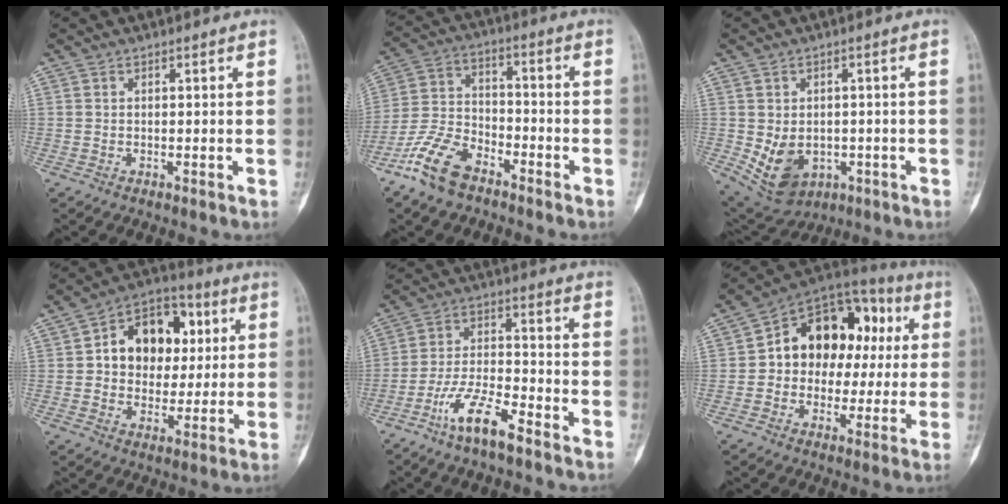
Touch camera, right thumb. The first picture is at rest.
{"total": 11.6, "force": [-7.9, 5.8, 6.2], "torque": [-0.133, 0.042, -0.161]}
{"total": 9.8, "force": [-2.4, 7.4, 6.0], "torque": [-0.084, 0.006, -0.016]}
{"total": 15.4, "force": [3.1, 11.5, 9.7], "torque": [-0.095, 0.013, 0.046]}
{"total": 10.0, "force": [-6.6, 2.6, 7.1], "torque": [-0.147, 0.037, -0.125]}
{"total": 18.4, "force": [1.9, 13.9, 11.9], "torque": [-0.109, 0.046, 0.026]}